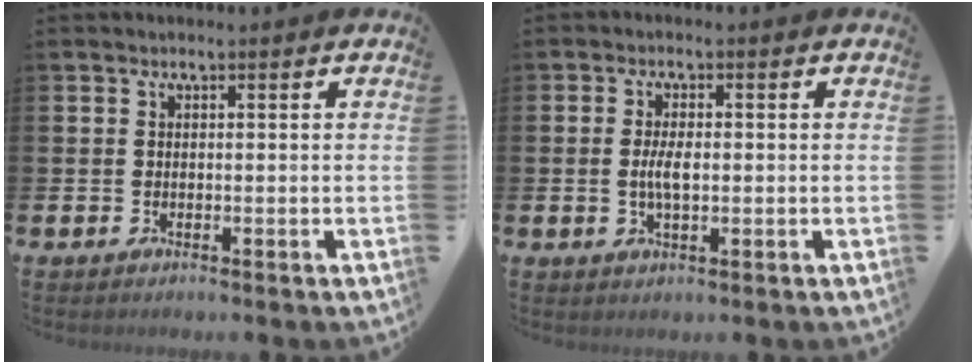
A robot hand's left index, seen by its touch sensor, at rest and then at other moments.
{"total": 3.4, "force": [-0.1, 1.4, 3.1], "torque": [-0.056, 0.002, -0.004]}